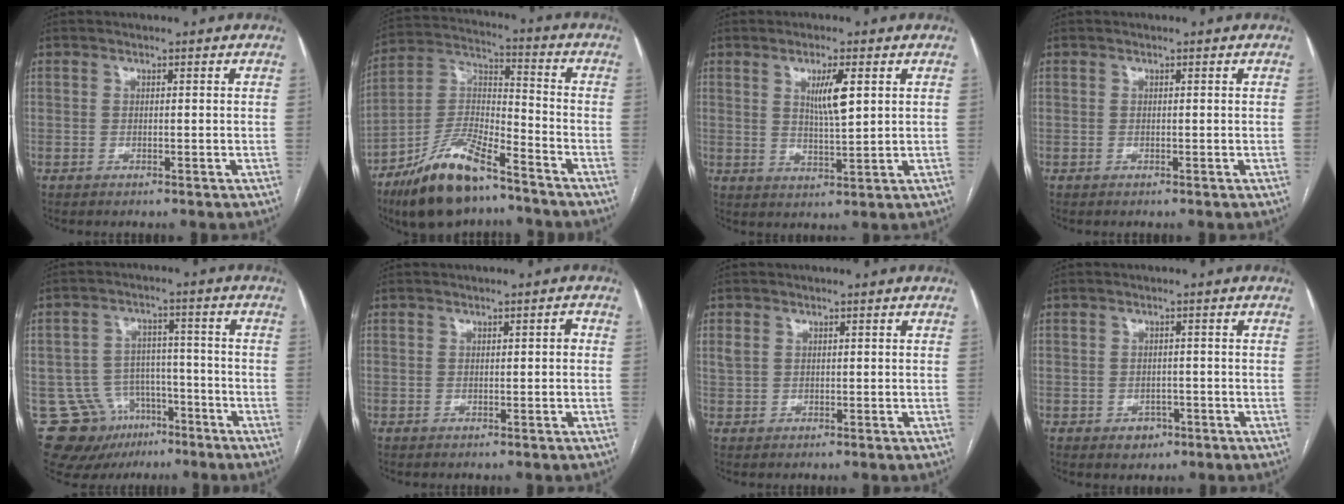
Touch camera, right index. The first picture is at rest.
{"total": 14.9, "force": [-10.6, 3.8, 9.7], "torque": [-0.191, 0.002, -0.190]}
{"total": 5.4, "force": [1.9, 0.6, 5.0], "torque": [-0.090, -0.006, 0.036]}
{"total": 0.0}
{"total": 11.5, "force": [-6.4, 9.0, 3.3], "torque": [-0.057, 0.033, -0.091]}
{"total": 1.0, "force": [0.0, 0.3, 0.9], "torque": [-0.009, 0.003, 0.000]}
{"total": 1.5, "force": [0.6, 1.1, 0.8], "torque": [-0.024, 0.016, 0.017]}
{"total": 2.6, "force": [-1.2, 2.1, 0.9], "torque": [-0.005, 0.006, -0.009]}